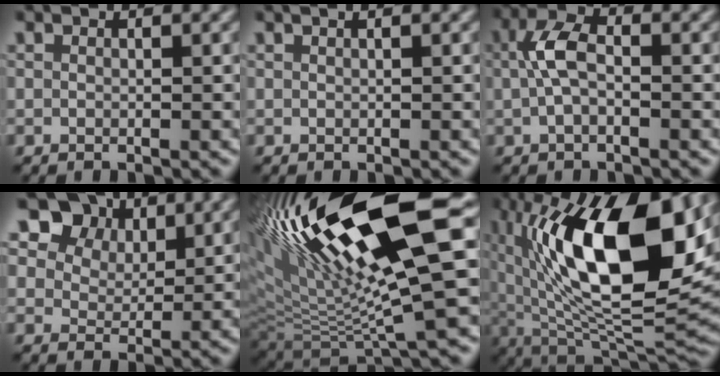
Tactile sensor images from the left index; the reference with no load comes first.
{"total": 1.3, "force": [0.8, 0.5, 1.0], "torque": [-0.006, -0.006, 0.003]}
{"total": 3.4, "force": [0.0, 1.8, 3.0], "torque": [-0.066, 0.009, -0.007]}
{"total": 7.0, "force": [4.4, 4.6, 2.9], "torque": [-0.067, -0.008, 0.083]}
{"total": 16.8, "force": [6.3, 4.2, 14.9], "torque": [-0.276, 0.008, 0.115]}
{"total": 16.6, "force": [4.3, 7.4, 14.2], "torque": [-0.230, 0.002, 0.066]}